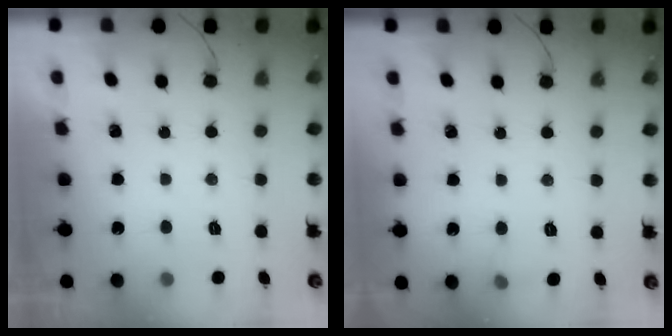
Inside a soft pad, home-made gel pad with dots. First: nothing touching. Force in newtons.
{"total": 4.2, "press": 3.8, "slide": 1.7}